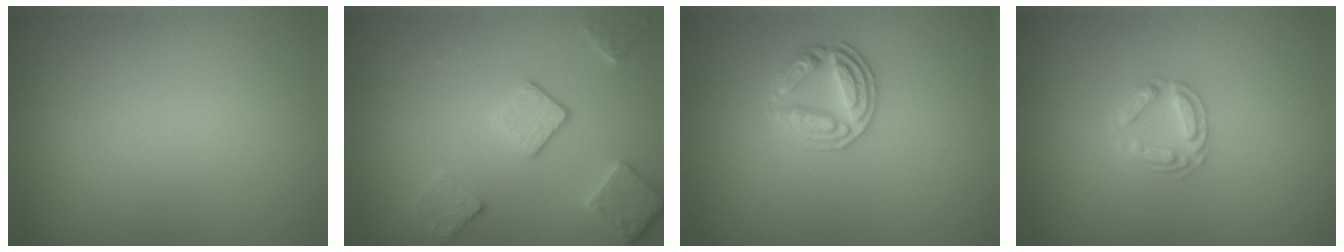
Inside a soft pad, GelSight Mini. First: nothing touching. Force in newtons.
{"total": 3.5, "press": 2.7, "slide": 2.1}
{"total": 2.8, "press": 2.8, "slide": 0.2}
{"total": 2.5, "press": 2.5, "slide": 0.4}